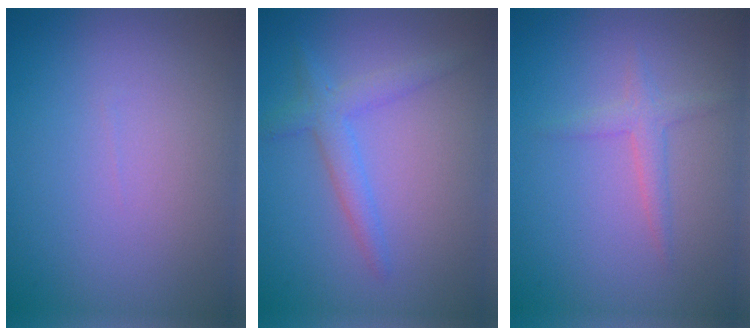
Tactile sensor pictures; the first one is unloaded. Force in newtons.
{"total": 2.6, "press": 2.6, "slide": 0.1}
{"total": 1.7, "press": 1.7, "slide": 0.1}